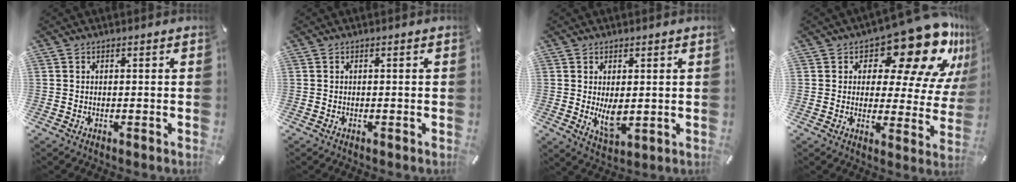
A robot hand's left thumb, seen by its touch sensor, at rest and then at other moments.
{"total": 0.0}
{"total": 6.5, "force": [0.5, 3.6, 5.4], "torque": [-0.106, -0.012, 0.006]}
{"total": 18.9, "force": [12.6, 8.0, 11.5], "torque": [-0.154, -0.096, 0.209]}